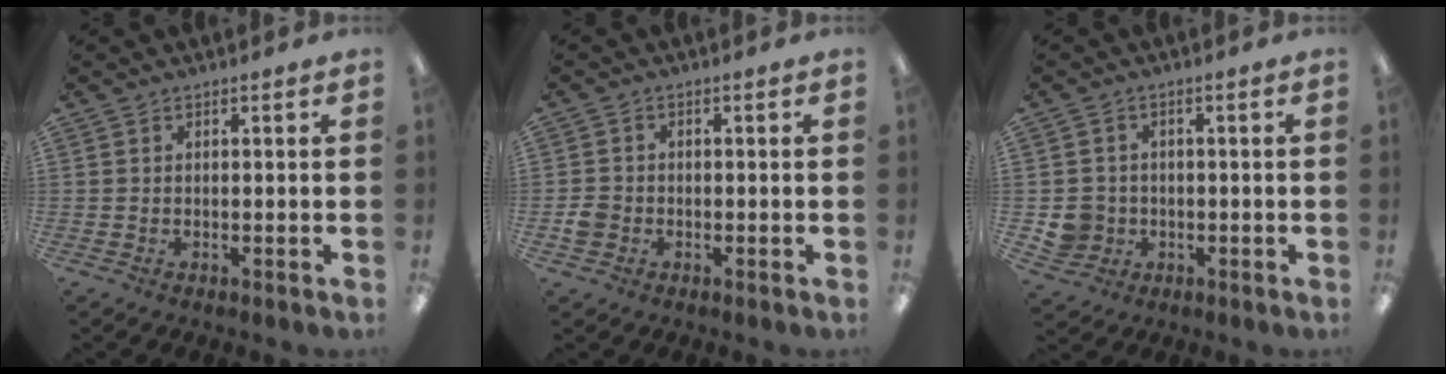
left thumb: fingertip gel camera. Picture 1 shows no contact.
{"total": 2.7, "force": [-0.9, 2.4, 1.0], "torque": [-0.017, 0.006, -0.018]}
{"total": 5.1, "force": [-0.8, 5.0, 1.1], "torque": [-0.027, 0.011, -0.011]}